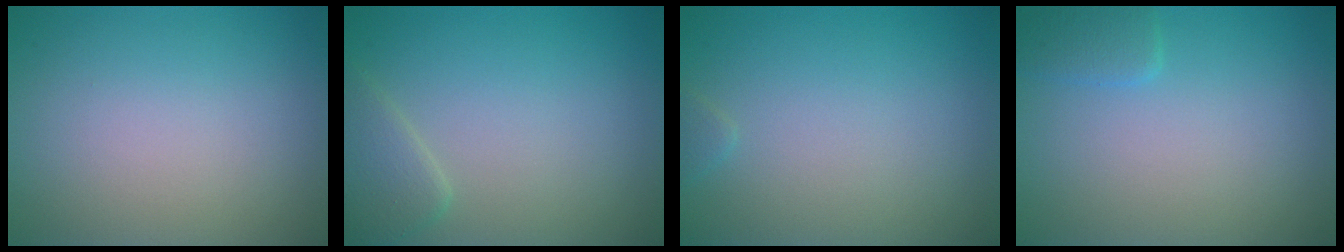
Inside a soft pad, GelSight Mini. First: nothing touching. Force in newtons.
{"total": 2.2, "press": 2.1, "slide": 0.2}
{"total": 0.5, "press": 0.5, "slide": 0.1}
{"total": 1.4, "press": 1.4, "slide": 0.1}